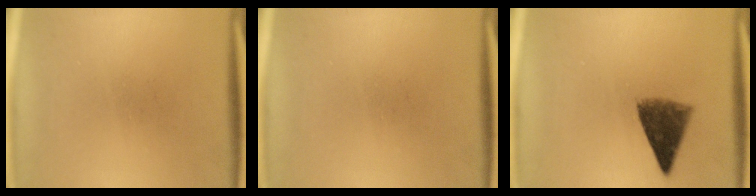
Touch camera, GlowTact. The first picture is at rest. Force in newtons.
{"total": 0.0}
{"total": 7.1}